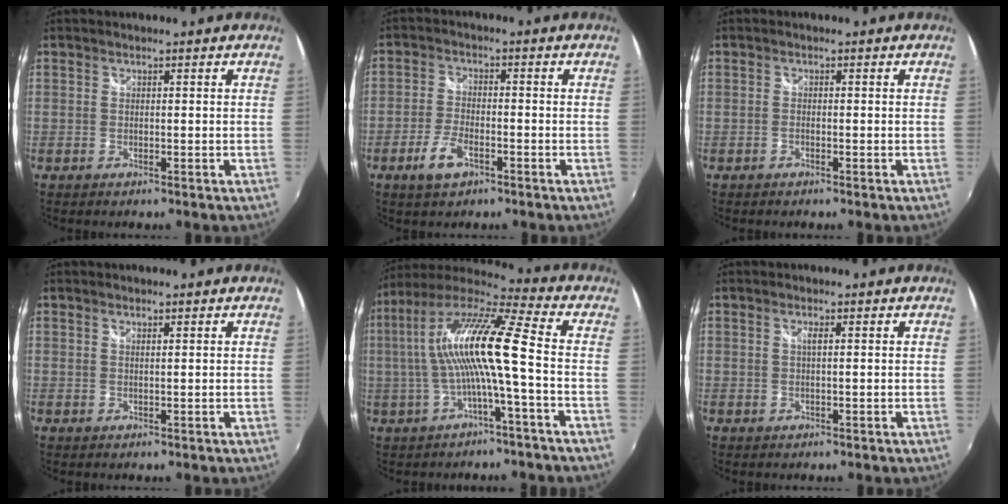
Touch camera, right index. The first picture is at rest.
{"total": 5.9, "force": [-3.3, 2.6, 4.1], "torque": [-0.093, -0.003, -0.059]}
{"total": 0.8, "force": [-0.7, 0.2, 0.3], "torque": [-0.009, 0.000, -0.015]}
{"total": 0.6, "force": [0.5, 0.0, 0.3], "torque": [-0.006, 0.001, 0.008]}
{"total": 14.1, "force": [-1.1, 0.3, 14.1], "torque": [-0.254, 0.009, -0.019]}
{"total": 1.0, "force": [0.2, 0.0, 1.0], "torque": [-0.019, 0.000, 0.002]}